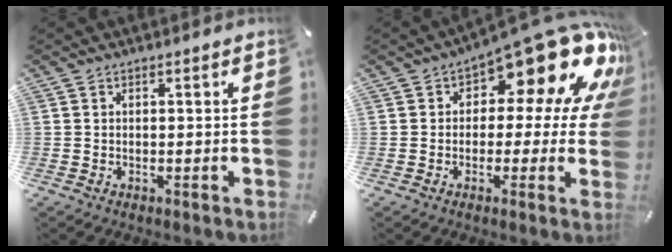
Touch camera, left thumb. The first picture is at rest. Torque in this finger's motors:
{"motor_torque": [2.50, 2.51, 0.43, -0.15, 0.11]}